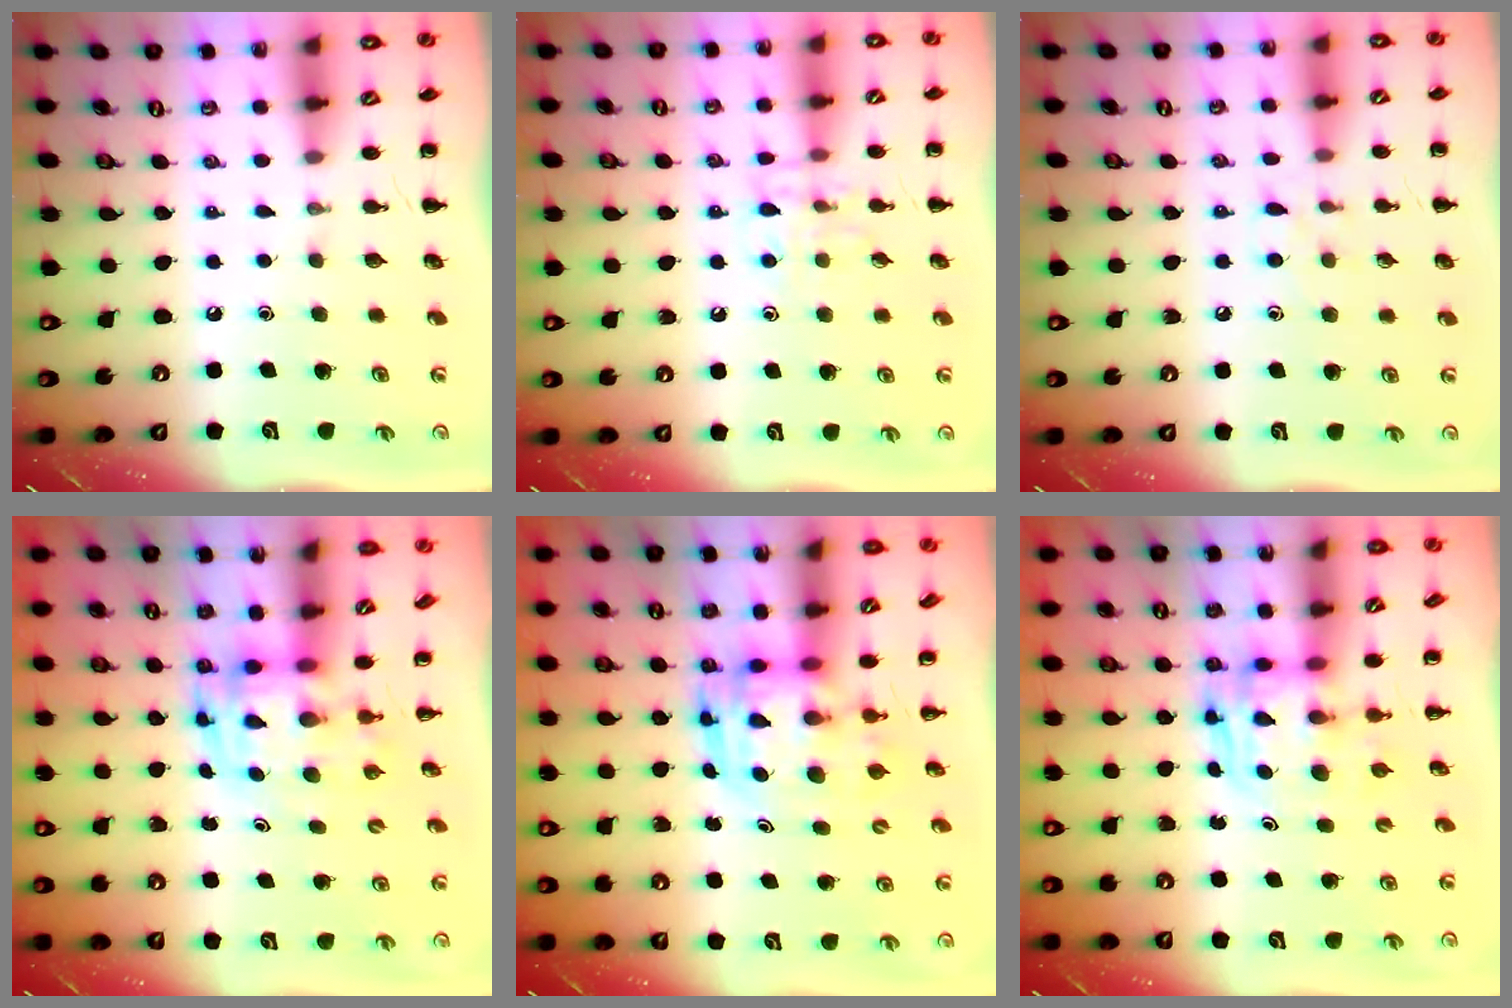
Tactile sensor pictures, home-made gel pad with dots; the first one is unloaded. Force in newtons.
{"total": 7.6, "press": 7.6, "slide": 0.4}
{"total": 5.4, "press": 5.0, "slide": 2.0}
{"total": 3.7, "press": 3.6, "slide": 0.8}
{"total": 3.6, "press": 3.6, "slide": 0.7}
{"total": 2.6, "press": 2.6, "slide": 0.2}